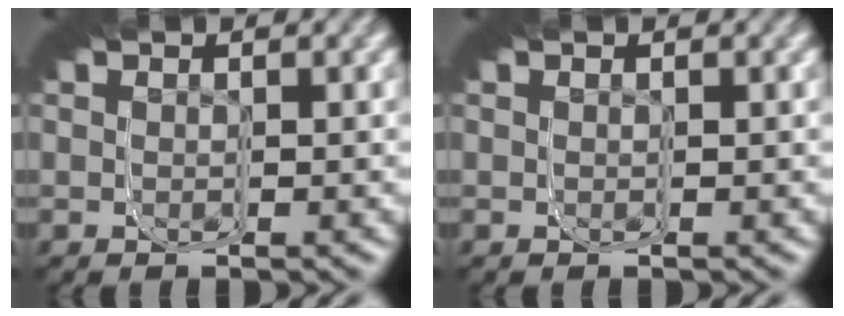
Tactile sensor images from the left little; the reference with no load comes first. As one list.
[{"total": 0.0}]